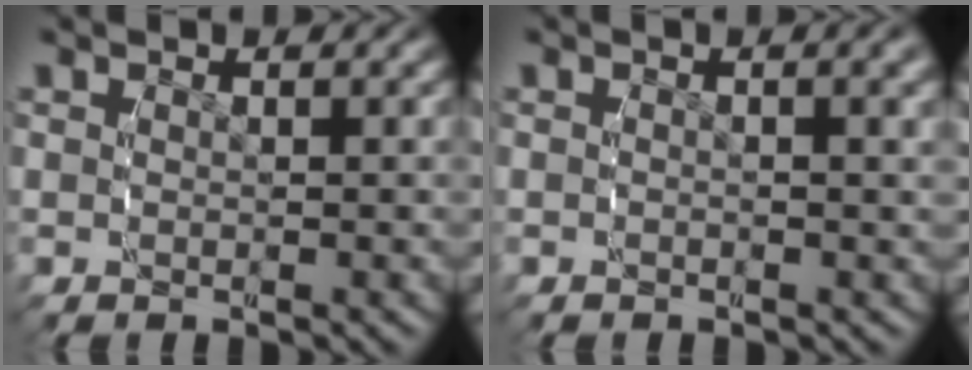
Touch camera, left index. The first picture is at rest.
{"total": 0.9, "force": [-0.1, -0.3, 0.8], "torque": [-0.009, 0.000, -0.003]}